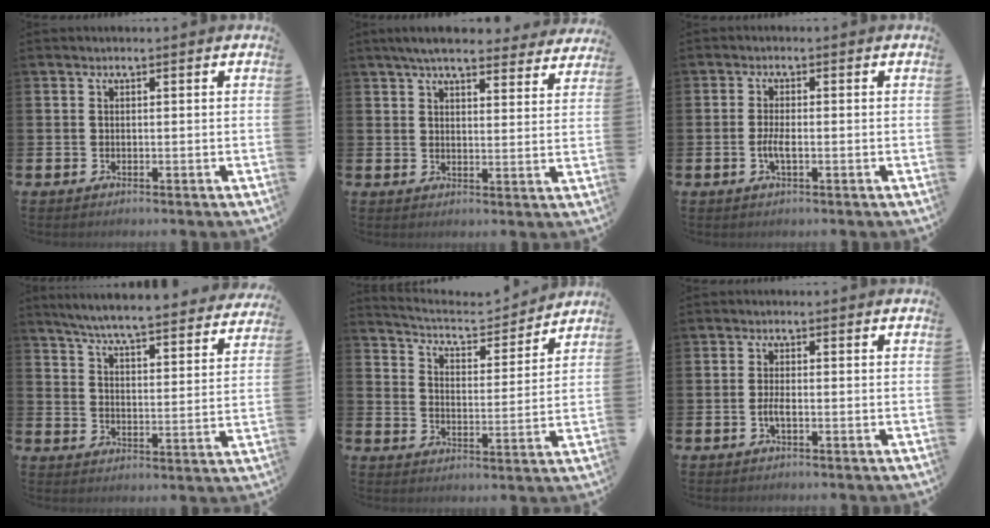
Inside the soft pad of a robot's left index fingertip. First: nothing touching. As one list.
[{"total": 6.5, "force": [6.1, 1.2, 2.1], "torque": [-0.048, -0.027, 0.108]}, {"total": 2.4, "force": [-0.6, 0.7, 2.2], "torque": [-0.036, -0.001, -0.012]}, {"total": 6.4, "force": [6.1, 0.0, 1.7], "torque": [-0.050, -0.053, 0.102]}, {"total": 5.2, "force": [4.9, 1.2, 1.0], "torque": [-0.040, -0.041, 0.078]}, {"total": 1.8, "force": [-0.6, 0.5, 1.6], "torque": [-0.033, 0.003, -0.010]}]